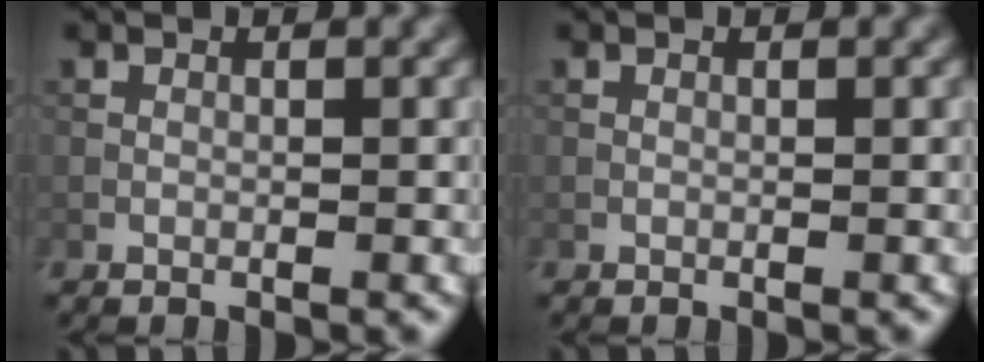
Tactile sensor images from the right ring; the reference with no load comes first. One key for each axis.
{"total": 0.0}